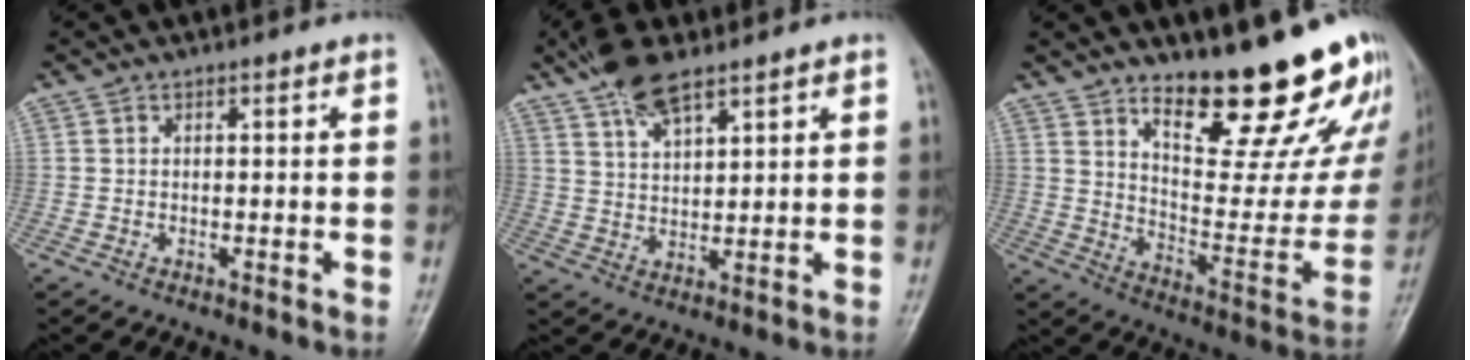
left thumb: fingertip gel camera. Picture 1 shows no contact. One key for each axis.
{"total": 7.6, "fx": 5.5, "fy": 2.6, "fz": 4.5, "tx": -0.076, "ty": -0.019, "tz": 0.105}
{"total": 23.0, "fx": 16.8, "fy": 7.4, "fz": 13.8, "tx": -0.147, "ty": -0.119, "tz": 0.242}